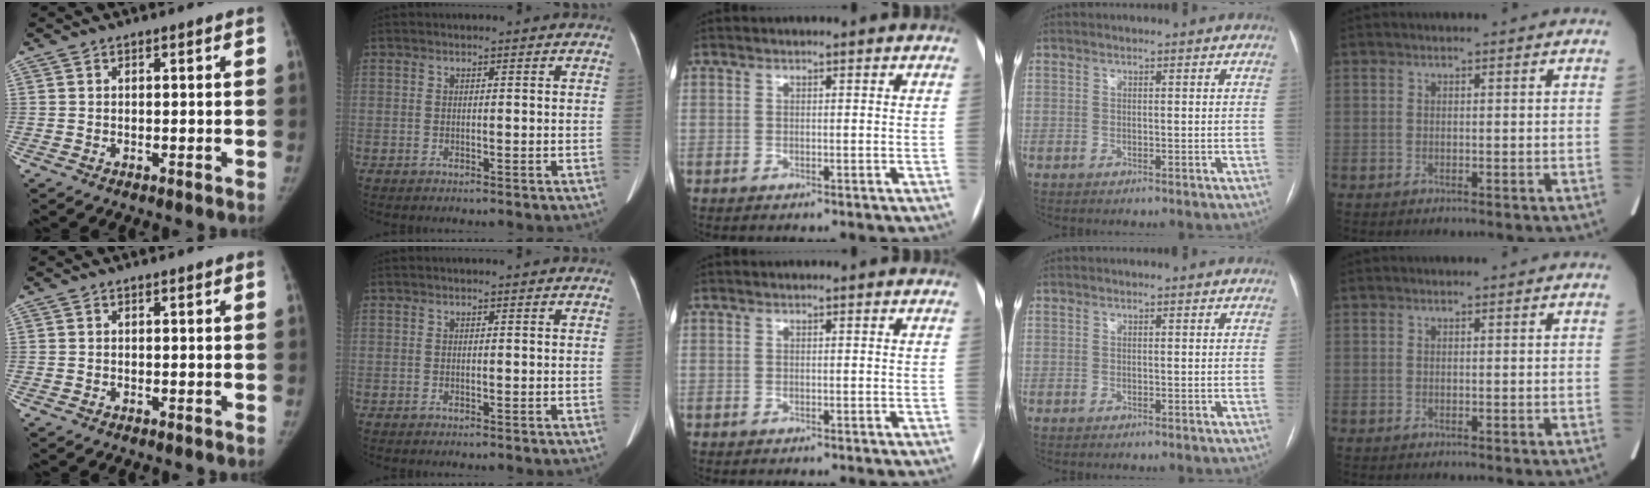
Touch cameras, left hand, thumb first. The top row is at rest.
{}